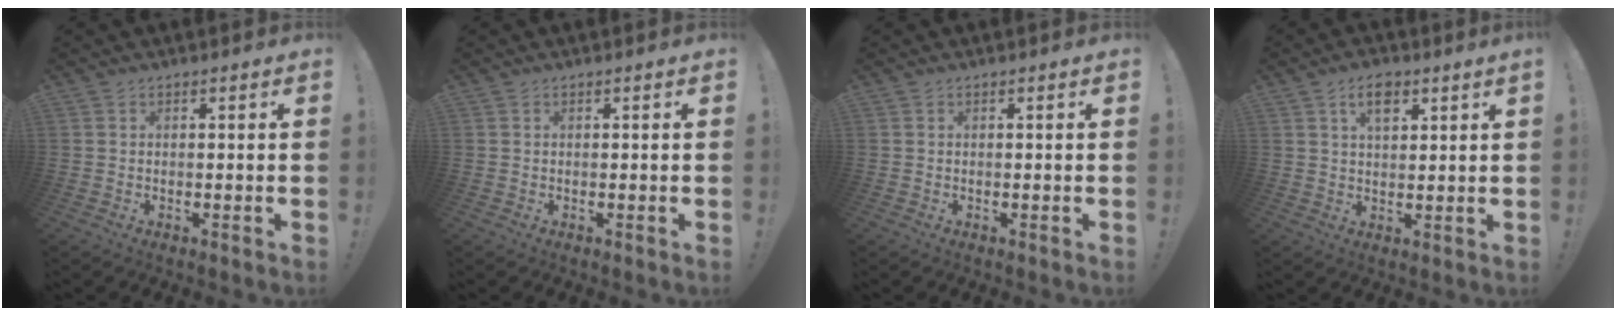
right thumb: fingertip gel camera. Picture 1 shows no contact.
{"total": 0.0}
{"total": 0.0}
{"total": 5.6, "force": [3.0, 2.4, 4.1], "torque": [-0.072, -0.003, 0.051]}